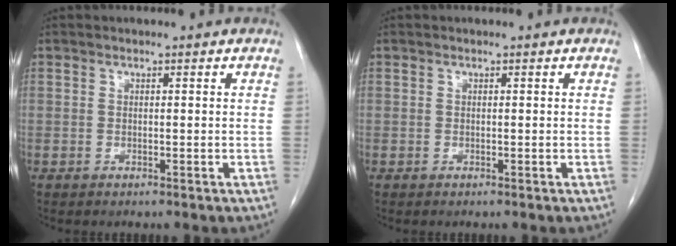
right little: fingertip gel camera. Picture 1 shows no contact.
{"total": 0.0}